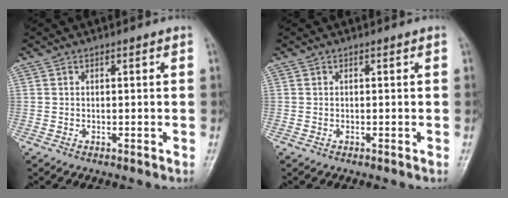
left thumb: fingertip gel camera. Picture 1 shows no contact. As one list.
[{"total": 0.0}]